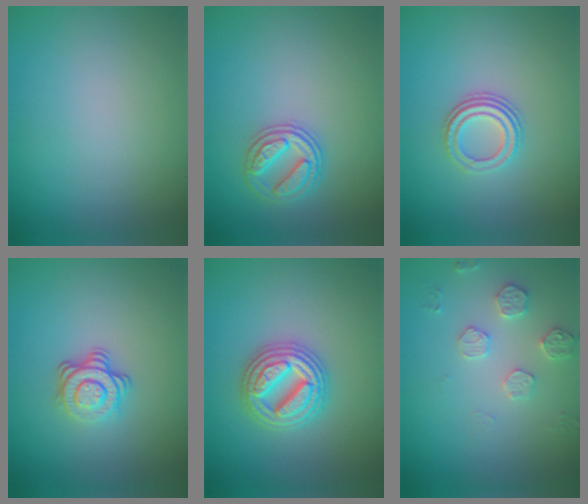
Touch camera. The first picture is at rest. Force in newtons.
{"total": 2.7, "press": 2.6, "slide": 0.3}
{"total": 2.9, "press": 2.2, "slide": 1.9}
{"total": 3.5, "press": 2.6, "slide": 2.4}
{"total": 4.9, "press": 4.8, "slide": 0.7}
{"total": 2.5, "press": 2.5, "slide": 0.5}